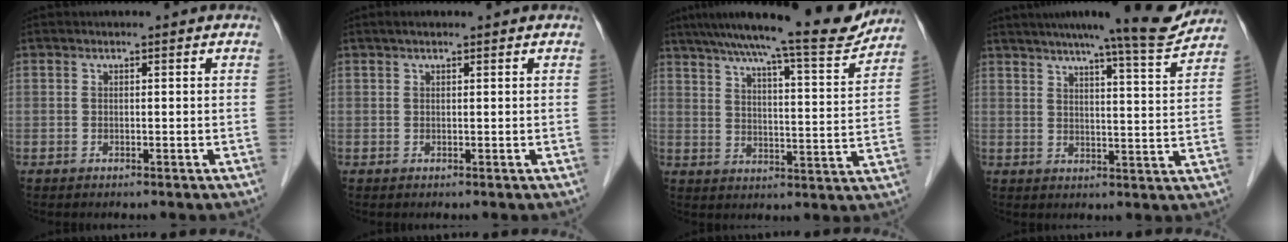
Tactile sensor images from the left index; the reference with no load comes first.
{"total": 1.2, "force": [0.9, 0.3, 0.7], "torque": [-0.017, 0.014, 0.015]}
{"total": 17.6, "force": [15.5, 0.8, 8.3], "torque": [-0.125, -0.009, 0.214]}
{"total": 13.4, "force": [12.1, 0.0, 5.8], "torque": [-0.085, -0.015, 0.154]}